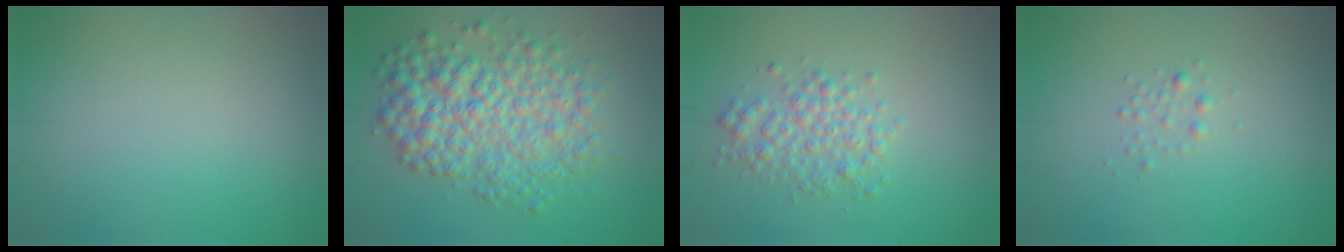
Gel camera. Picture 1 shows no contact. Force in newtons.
{"total": 7.4, "press": 7.4, "slide": 0.1}
{"total": 3.0, "press": 3.0, "slide": 0.1}
{"total": 0.8, "press": 0.8, "slide": 0.0}